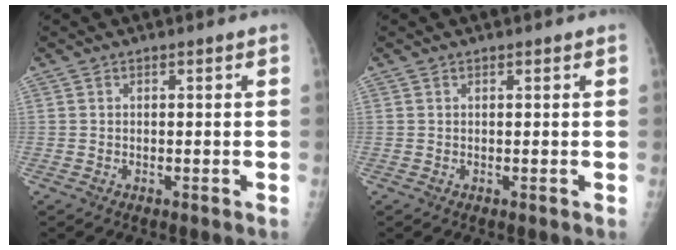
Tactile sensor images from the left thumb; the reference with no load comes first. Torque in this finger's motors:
{"motor_torque": [-0.08, 0.14, -0.23, -0.25, 0.00]}